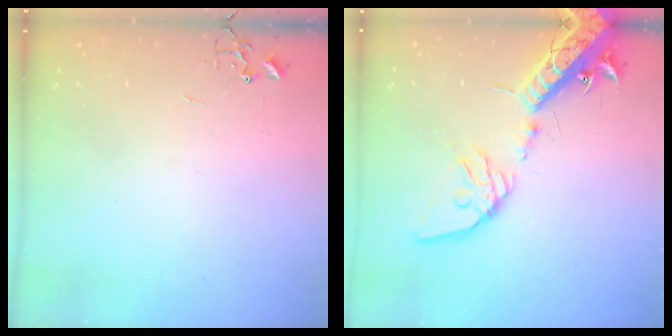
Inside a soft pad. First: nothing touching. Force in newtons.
{"total": 19.7, "press": 19.2, "slide": 4.1}